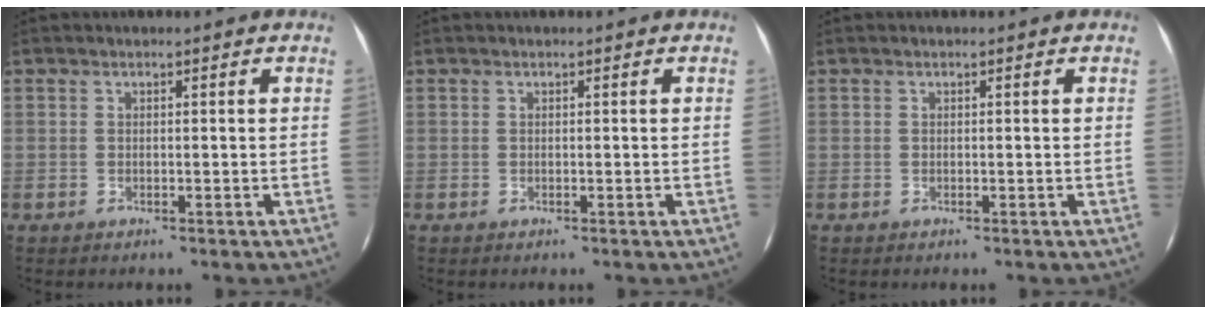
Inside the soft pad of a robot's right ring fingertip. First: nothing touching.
{"total": 0.0}
{"total": 0.0}